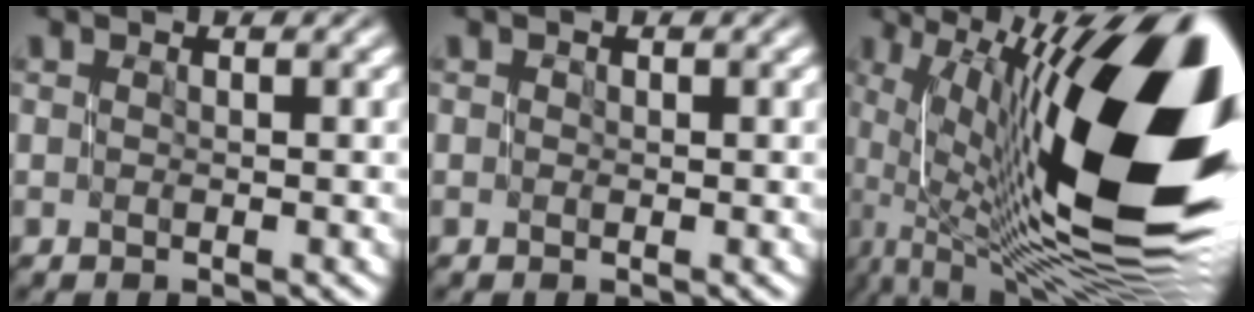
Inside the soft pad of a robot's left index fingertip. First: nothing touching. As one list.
[{"total": 0.0}, {"total": 18.5, "force": [2.1, 7.7, 16.7], "torque": [-0.262, 0.004, 0.035]}]